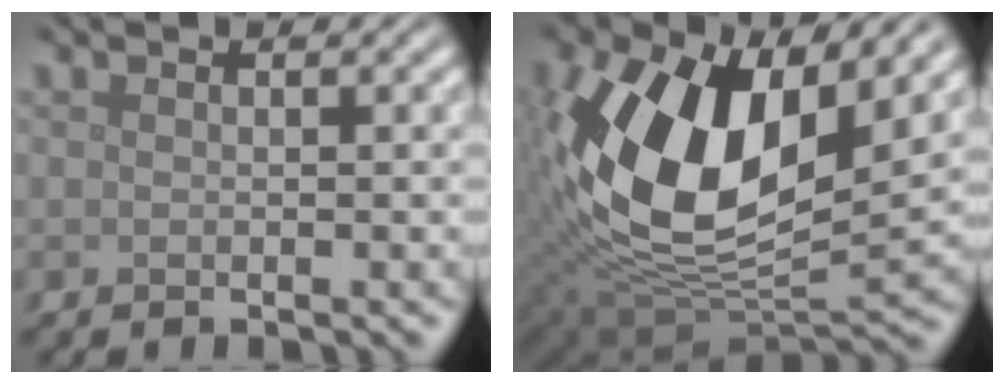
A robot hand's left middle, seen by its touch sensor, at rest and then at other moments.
{"total": 15.4, "force": [2.9, 8.6, 12.4], "torque": [-0.250, -0.003, 0.045]}